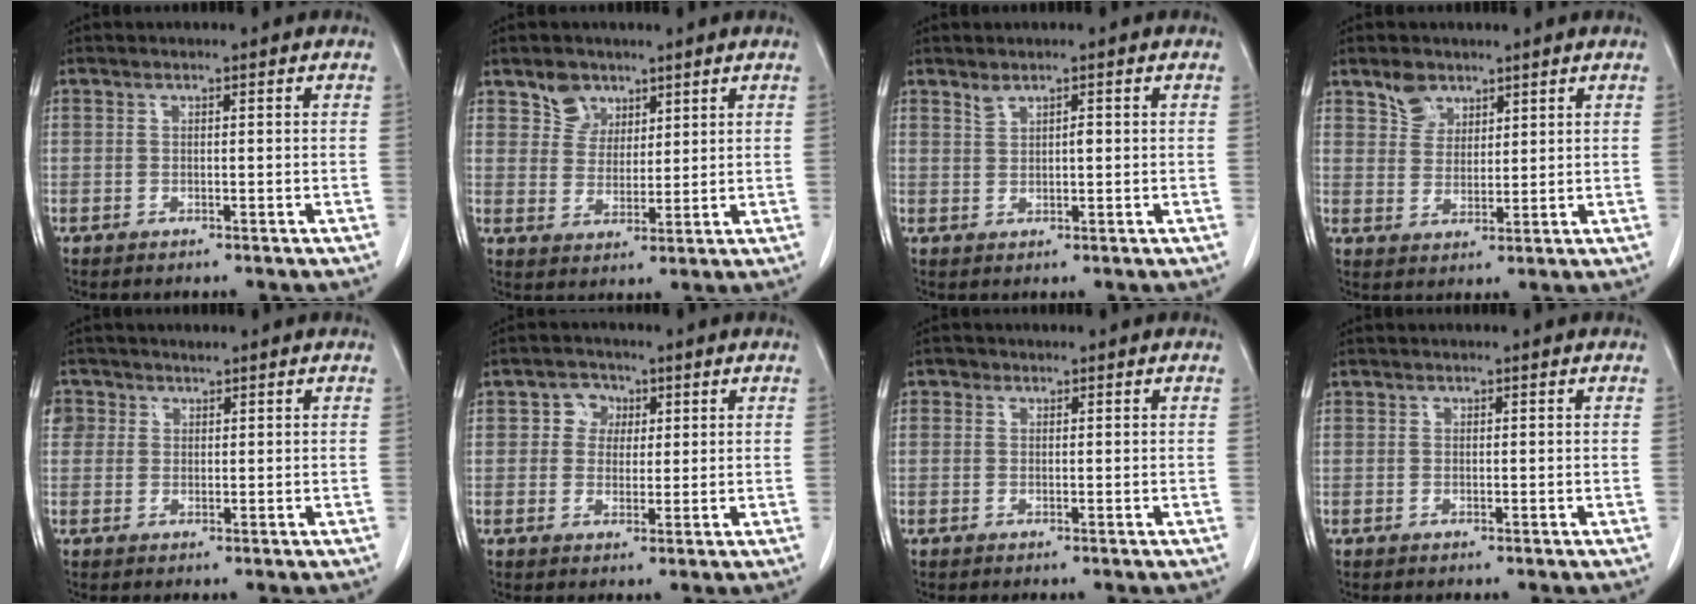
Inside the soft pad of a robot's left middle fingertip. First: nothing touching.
{"total": 4.6, "force": [3.1, 3.2, 0.8], "torque": [-0.014, 0.004, 0.060]}
{"total": 1.7, "force": [0.9, 0.7, 1.3], "torque": [-0.022, 0.002, 0.019]}
{"total": 4.0, "force": [2.9, 2.5, 1.1], "torque": [-0.020, 0.002, 0.057]}
{"total": 3.4, "force": [1.6, 3.0, 0.5], "torque": [-0.008, 0.009, 0.030]}
{"total": 3.8, "force": [1.1, 3.3, 1.4], "torque": [-0.020, 0.012, 0.017]}
{"total": 0.8, "force": [0.4, 0.7, 0.1], "torque": [0.001, 0.000, 0.002]}
{"total": 0.0}